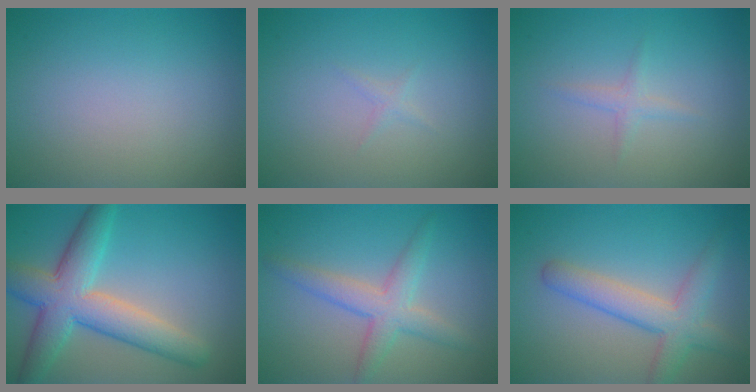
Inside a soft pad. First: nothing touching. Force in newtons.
{"total": 0.6, "press": 0.6, "slide": 0.0}
{"total": 1.1, "press": 1.1, "slide": 0.0}
{"total": 7.4, "press": 7.3, "slide": 0.2}
{"total": 3.5, "press": 3.5, "slide": 0.2}
{"total": 4.4, "press": 4.4, "slide": 0.1}